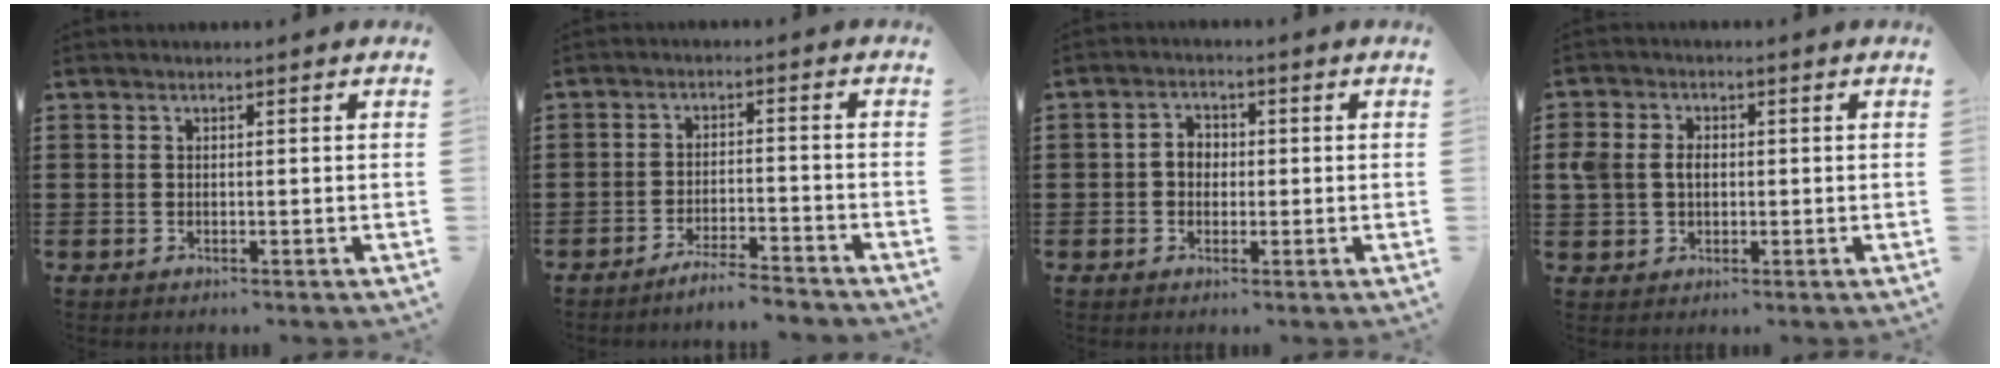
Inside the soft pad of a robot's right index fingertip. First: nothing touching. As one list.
[{"total": 4.0, "force": [-3.8, -0.3, 0.9], "torque": [-0.018, -0.001, -0.075]}, {"total": 2.6, "force": [-0.4, 2.2, 1.4], "torque": [-0.032, 0.007, -0.010]}, {"total": 3.8, "force": [0.1, 3.1, 2.3], "torque": [-0.066, 0.007, -0.005]}]